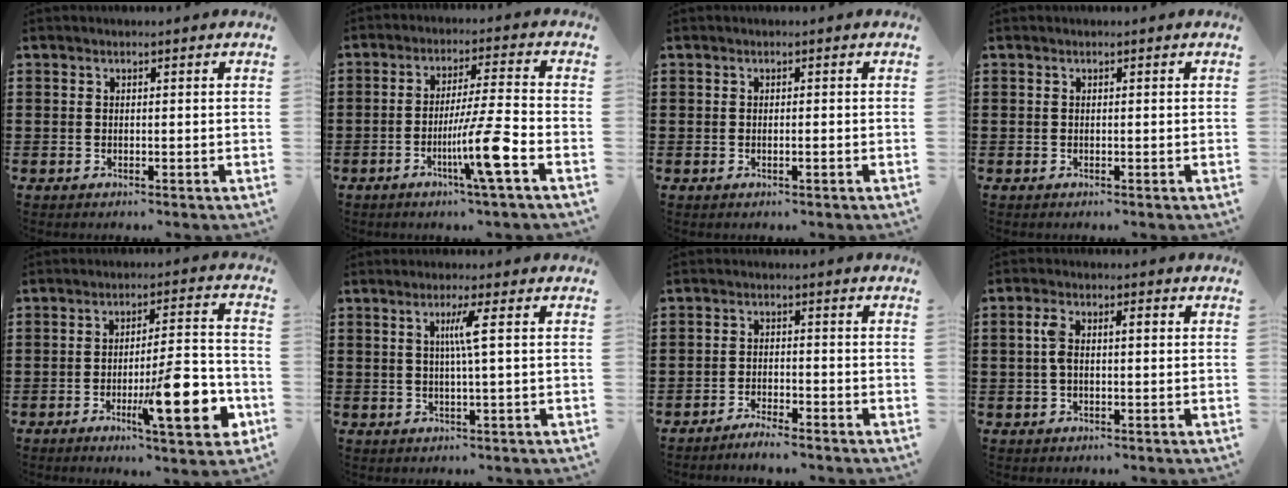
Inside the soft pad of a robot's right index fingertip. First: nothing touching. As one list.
[{"total": 10.4, "force": [-4.1, -0.2, 9.6], "torque": [-0.176, -0.011, -0.077]}, {"total": 0.5, "force": [-0.2, 0.0, 0.5], "torque": [-0.009, -0.003, -0.003]}, {"total": 0.0}, {"total": 13.2, "force": [-5.0, 3.0, 11.9], "torque": [-0.173, -0.003, -0.082]}, {"total": 3.9, "force": [0.7, -0.5, 3.8], "torque": [-0.074, -0.004, 0.007]}, {"total": 2.6, "force": [-2.6, 0.0, 0.3], "torque": [-0.010, 0.004, -0.053]}, {"total": 3.8, "force": [0.3, 1.4, 3.5], "torque": [-0.082, 0.001, -0.003]}]